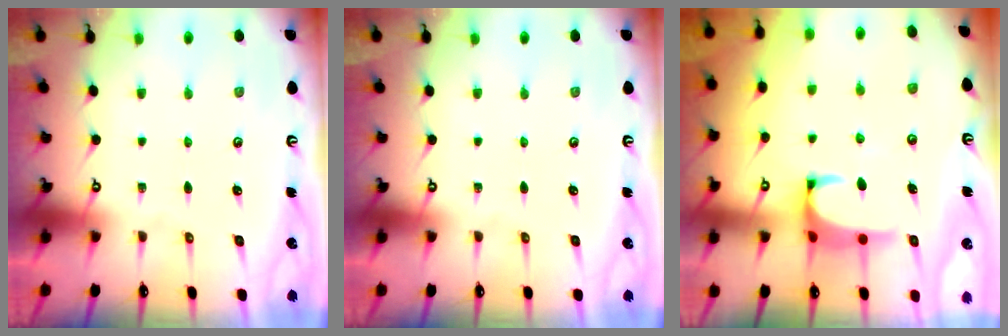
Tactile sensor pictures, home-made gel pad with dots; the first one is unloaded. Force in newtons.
{"total": 0.0}
{"total": 1.5, "press": 1.4, "slide": 0.5}